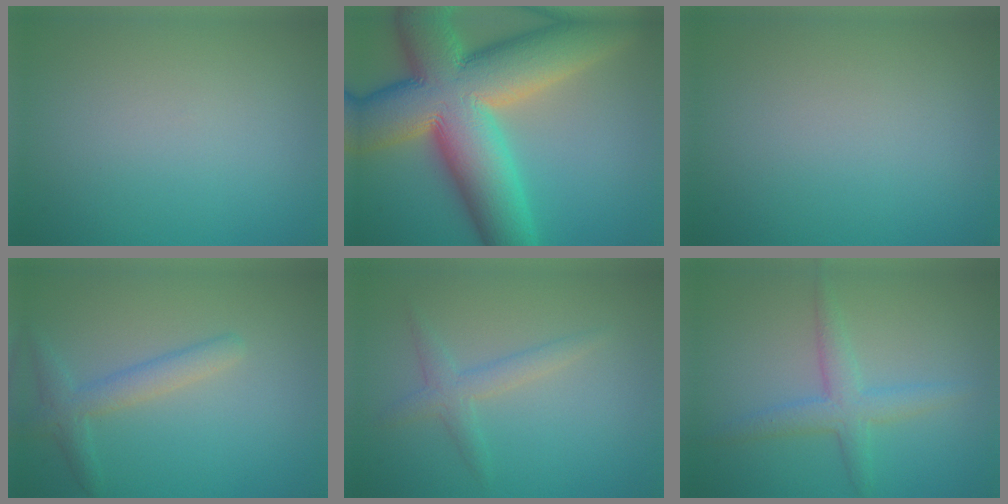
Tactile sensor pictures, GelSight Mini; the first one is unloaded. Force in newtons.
{"total": 17.3, "press": 17.3, "slide": 0.9}
{"total": 0.0}
{"total": 2.5, "press": 2.5, "slide": 0.1}
{"total": 2.0, "press": 2.0, "slide": 0.0}
{"total": 2.9, "press": 2.9, "slide": 0.2}